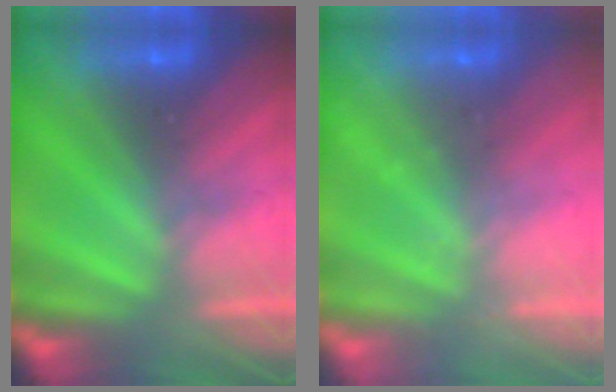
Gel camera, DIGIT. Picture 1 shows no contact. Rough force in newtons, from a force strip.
{"total": 2.1}